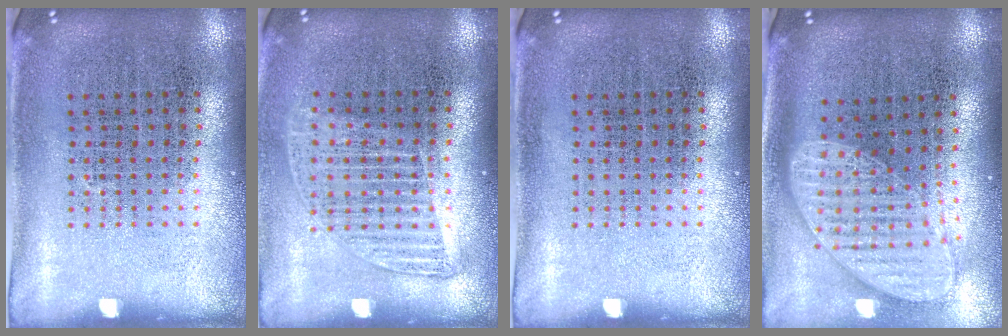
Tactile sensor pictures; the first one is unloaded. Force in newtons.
{"total": 1.3, "press": 1.1, "slide": 0.6}
{"total": 0.0}
{"total": 1.9, "press": 1.5, "slide": 1.2}